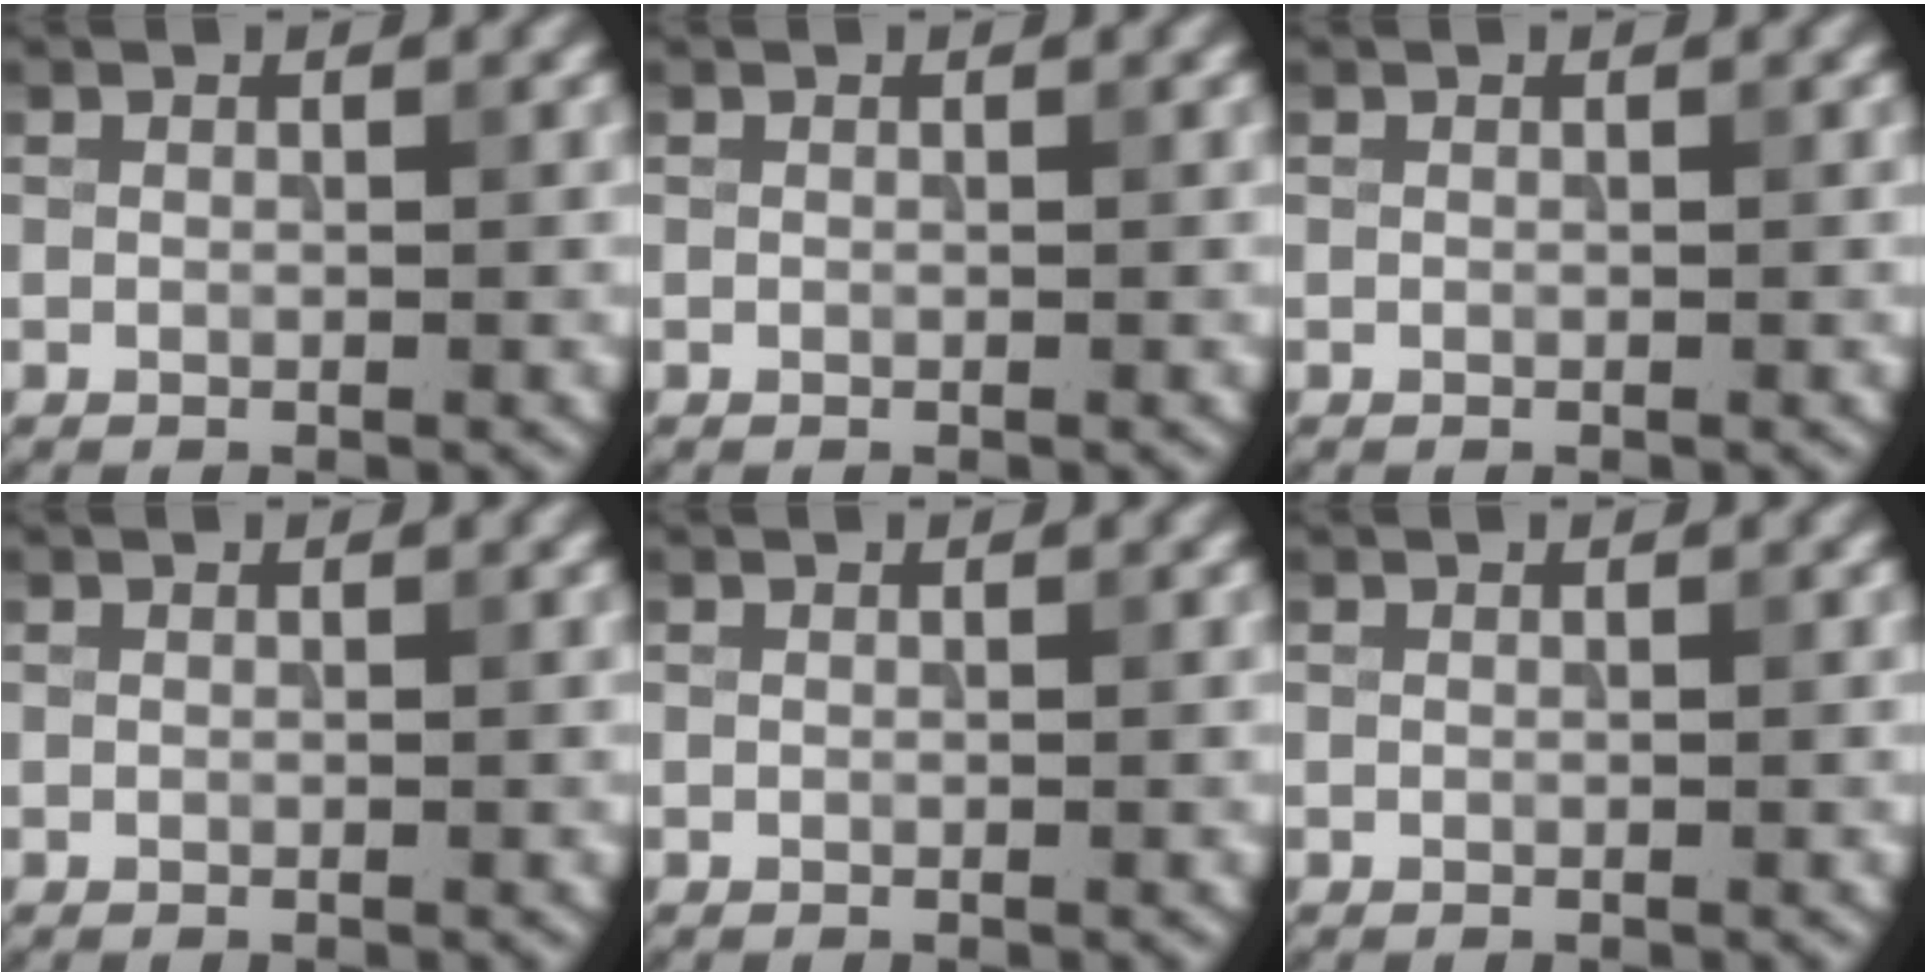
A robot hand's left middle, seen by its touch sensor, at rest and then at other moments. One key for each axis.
{"total": 0.0}
{"total": 0.0}
{"total": 0.0}
{"total": 0.0}
{"total": 0.0}